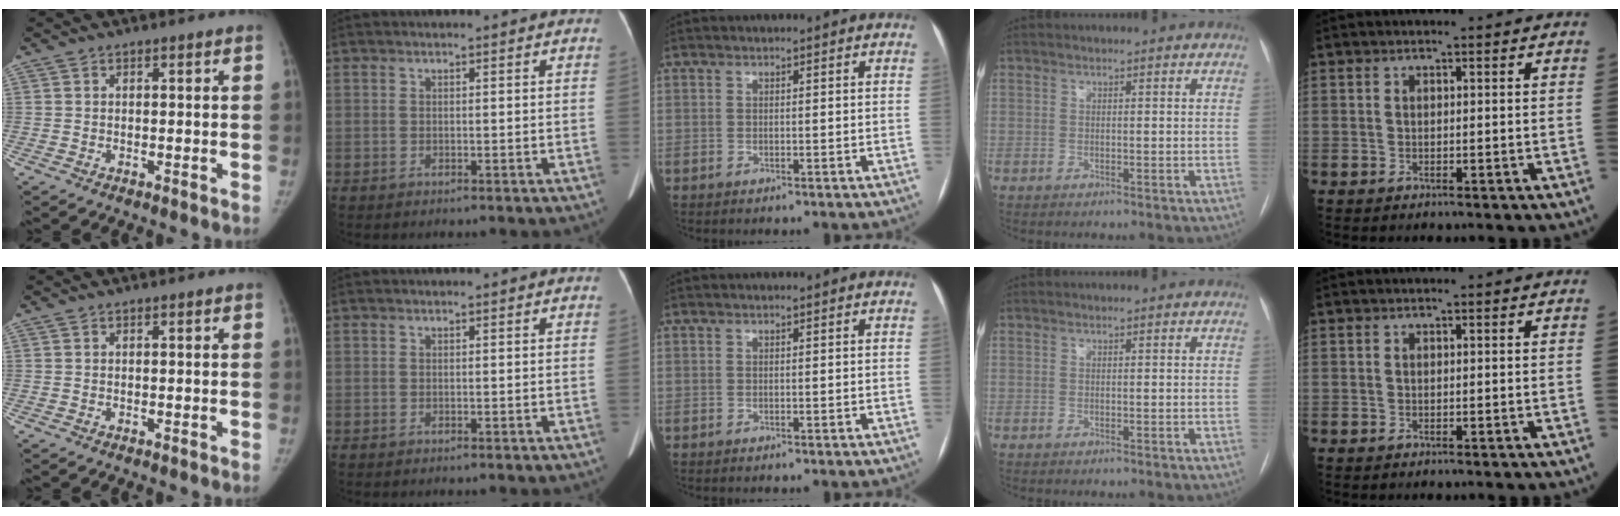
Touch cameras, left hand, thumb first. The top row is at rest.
{}